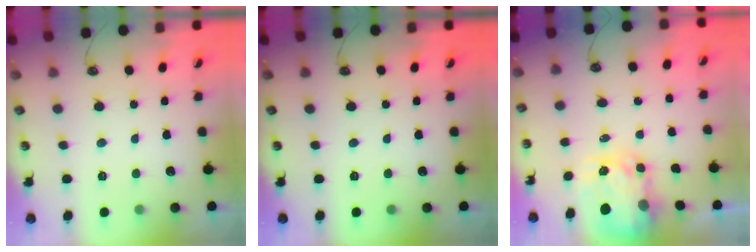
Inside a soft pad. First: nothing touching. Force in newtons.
{"total": 0.0}
{"total": 5.5, "press": 5.5, "slide": 0.3}